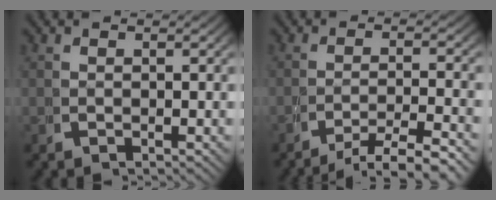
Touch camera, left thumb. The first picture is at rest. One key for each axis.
{"total": 4.3, "fx": -2.7, "fy": 1.6, "fz": 2.8, "tx": -0.041, "ty": -0.007, "tz": -0.040}